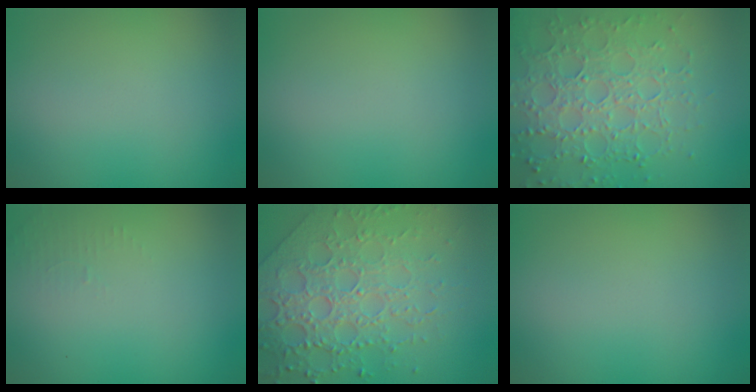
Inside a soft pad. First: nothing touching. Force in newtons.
{"total": 0.0}
{"total": 6.7, "press": 5.3, "slide": 4.1}
{"total": 1.0, "press": 0.9, "slide": 0.3}
{"total": 6.8, "press": 5.4, "slide": 4.2}
{"total": 0.0}